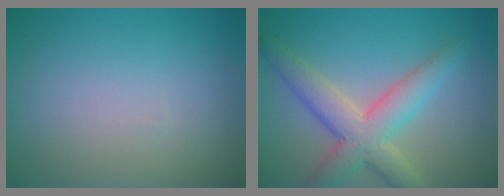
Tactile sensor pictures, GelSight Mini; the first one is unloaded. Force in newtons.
{"total": 5.8, "press": 5.8, "slide": 0.4}